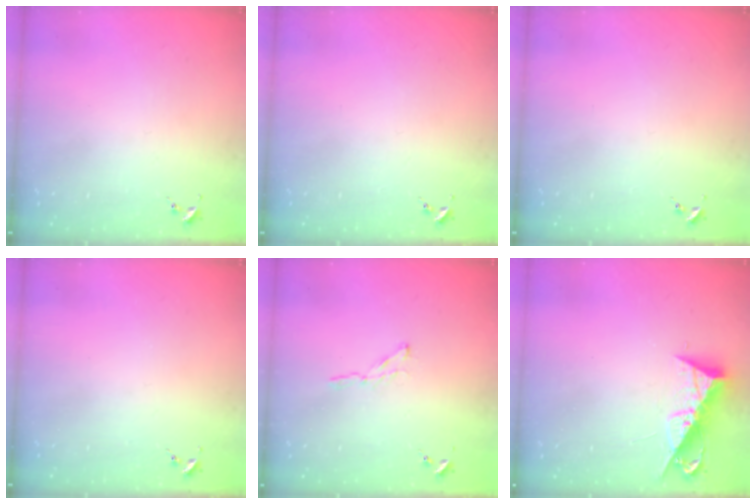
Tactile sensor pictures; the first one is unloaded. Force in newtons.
{"total": 0.0}
{"total": 0.0}
{"total": 0.0}
{"total": 2.4, "press": 2.4, "slide": 0.2}
{"total": 9.2, "press": 9.2, "slide": 0.6}